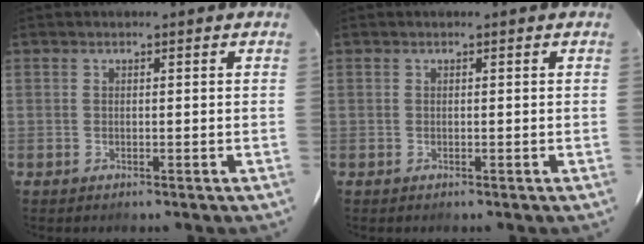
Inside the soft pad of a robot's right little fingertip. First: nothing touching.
{"total": 0.0}